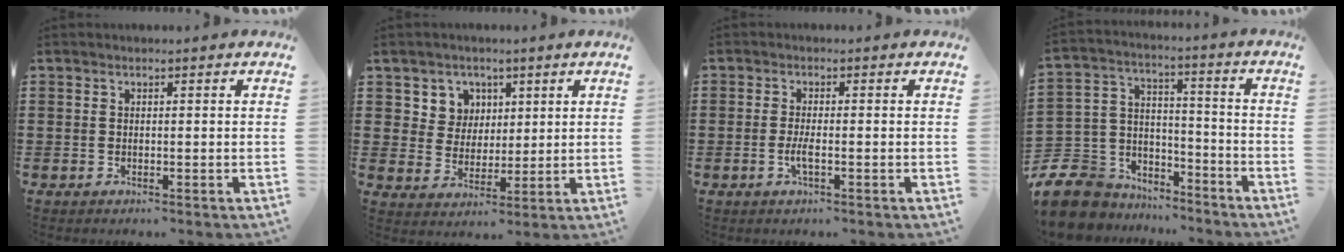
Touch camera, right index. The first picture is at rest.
{"total": 5.5, "force": [2.5, 4.8, 0.7], "torque": [-0.035, 0.008, 0.045]}
{"total": 2.4, "force": [-0.8, 0.4, 2.3], "torque": [-0.047, -0.004, -0.017]}
{"total": 7.7, "force": [-5.8, 4.9, 0.5], "torque": [-0.051, -0.003, -0.117]}